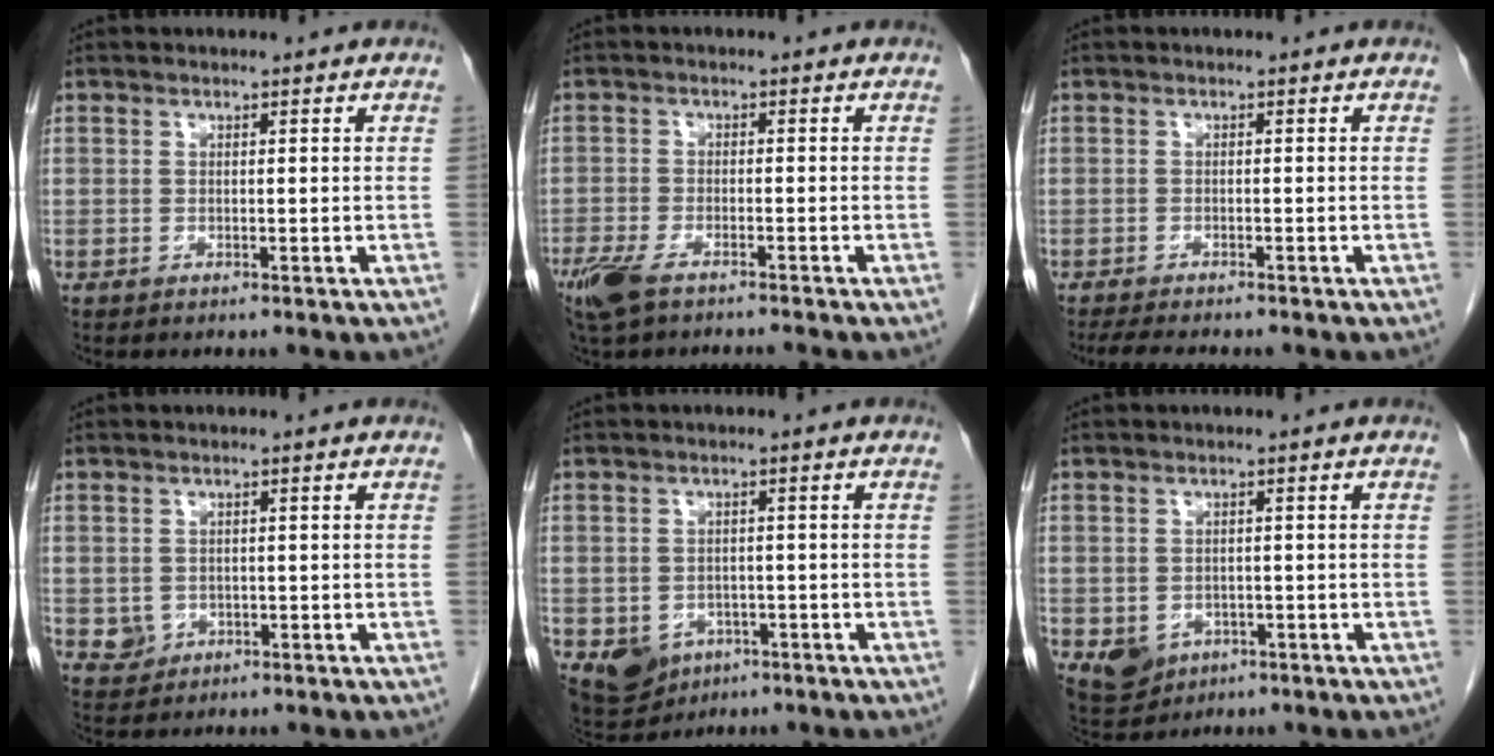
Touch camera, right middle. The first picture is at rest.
{"total": 7.0, "force": [-5.5, 1.3, 4.1], "torque": [-0.079, -0.015, -0.099]}
{"total": 5.8, "force": [-5.0, 0.9, 2.9], "torque": [-0.043, -0.012, -0.074]}
{"total": 2.5, "force": [-0.5, 2.3, 0.7], "torque": [-0.010, 0.003, 0.001]}
{"total": 6.4, "force": [-3.1, 5.1, 2.3], "torque": [-0.040, 0.004, -0.036]}
{"total": 4.9, "force": [-2.0, 4.1, 1.9], "torque": [-0.035, 0.000, -0.019]}